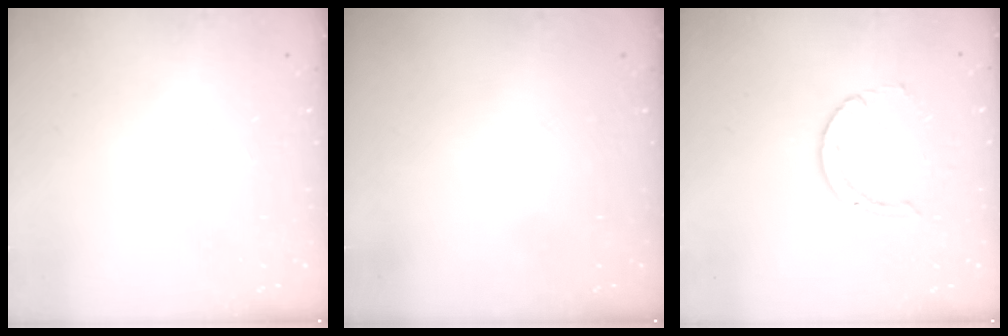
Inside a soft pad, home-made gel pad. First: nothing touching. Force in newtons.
{"total": 0.0}
{"total": 3.6, "press": 3.6, "slide": 0.4}